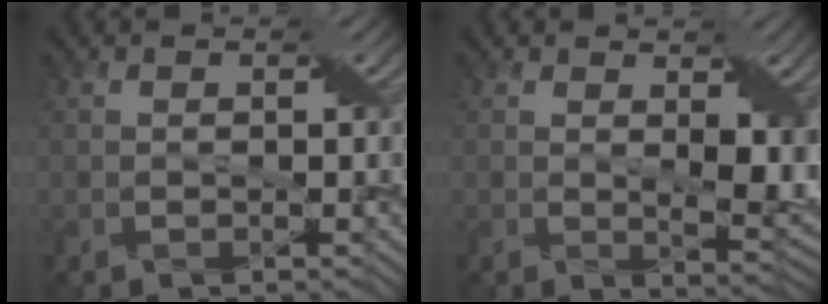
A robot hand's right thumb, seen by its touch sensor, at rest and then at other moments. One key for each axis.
{"total": 5.8, "fx": 1.2, "fy": 2.5, "fz": 5.1, "tx": -0.087, "ty": -0.012, "tz": 0.027}